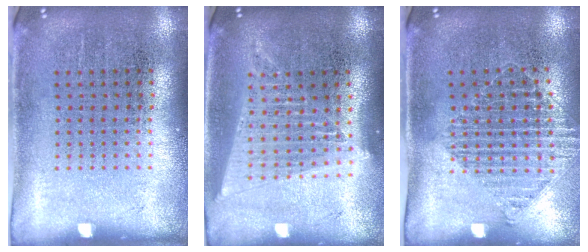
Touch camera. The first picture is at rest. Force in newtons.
{"total": 1.7, "press": 1.6, "slide": 0.7}
{"total": 1.3, "press": 1.2, "slide": 0.5}